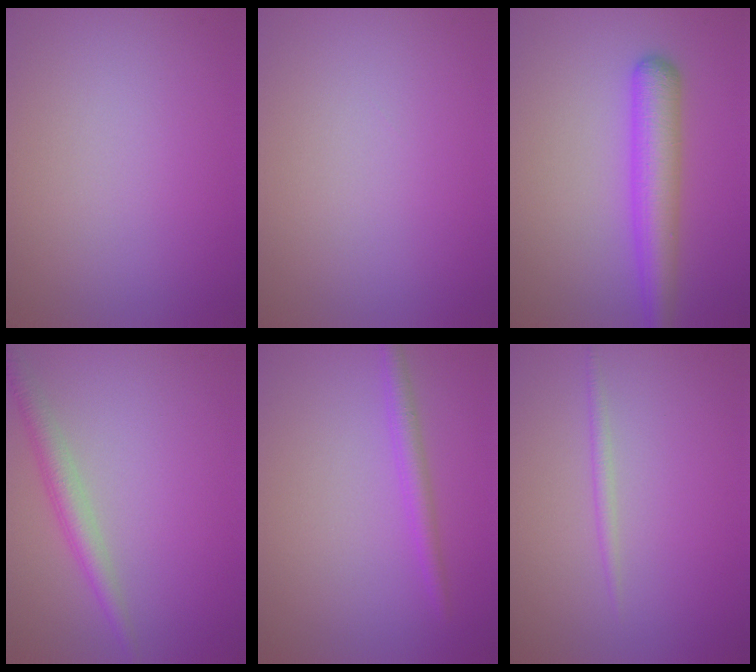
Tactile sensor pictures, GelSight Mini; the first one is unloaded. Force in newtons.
{"total": 0.0}
{"total": 4.7, "press": 4.7, "slide": 0.1}
{"total": 2.8, "press": 2.8, "slide": 0.1}
{"total": 1.9, "press": 1.8, "slide": 0.2}
{"total": 0.9, "press": 0.9, "slide": 0.0}